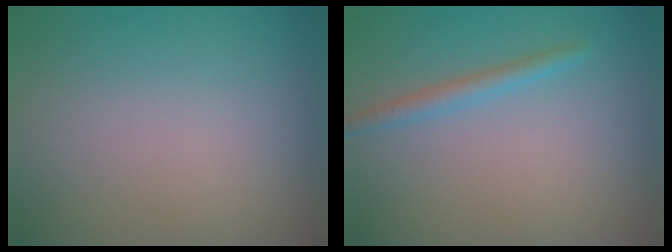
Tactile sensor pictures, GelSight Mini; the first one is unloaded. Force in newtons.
{"total": 1.7, "press": 1.7, "slide": 0.1}